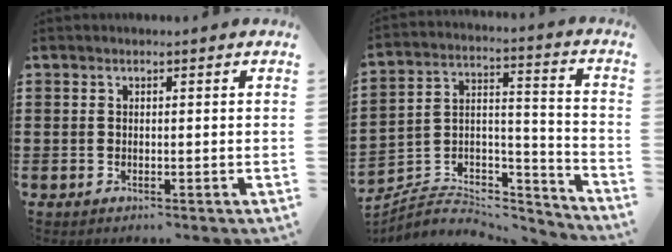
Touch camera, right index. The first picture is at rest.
{"total": 5.0, "force": [-4.0, 2.6, 1.4], "torque": [-0.038, -0.002, -0.083]}